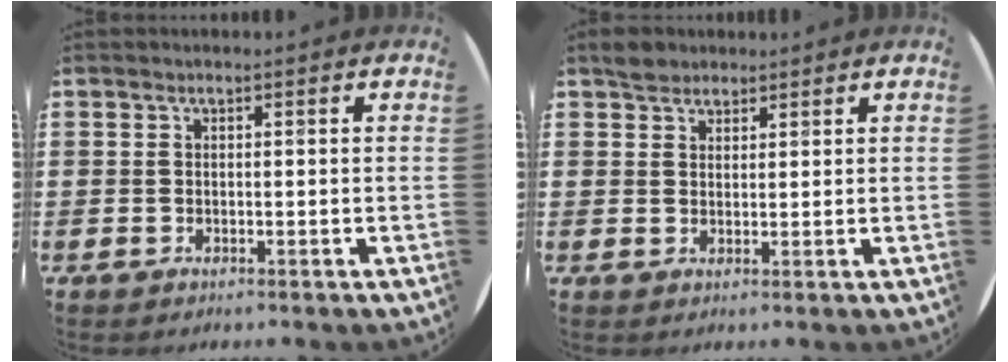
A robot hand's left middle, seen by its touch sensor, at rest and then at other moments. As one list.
[{"total": 2.5, "force": [2.2, 1.1, 0.1], "torque": [0.001, 0.003, 0.042]}]